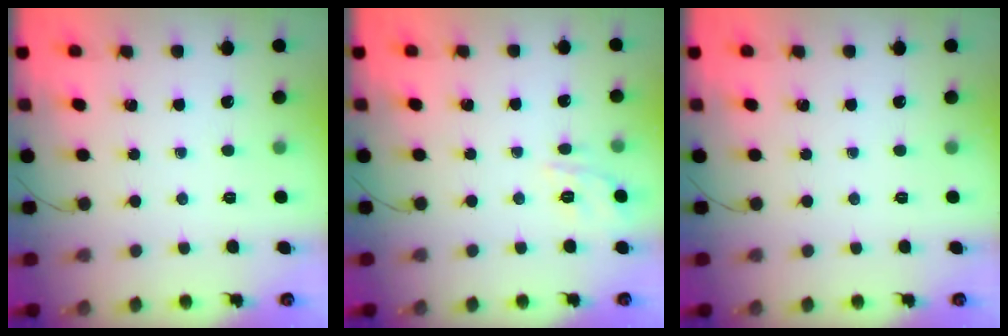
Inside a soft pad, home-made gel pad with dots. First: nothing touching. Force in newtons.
{"total": 10.1, "press": 10.0, "slide": 1.4}
{"total": 0.0}